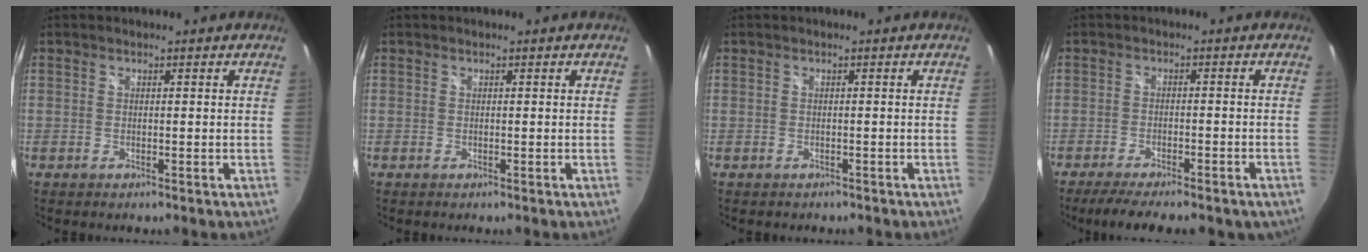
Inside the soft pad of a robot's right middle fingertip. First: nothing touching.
{"total": 0.0}
{"total": 0.7, "force": [-0.6, 0.4, 0.1], "torque": [-0.006, 0.000, -0.008]}
{"total": 11.2, "force": [-8.9, 2.6, 6.2], "torque": [-0.125, -0.027, -0.130]}